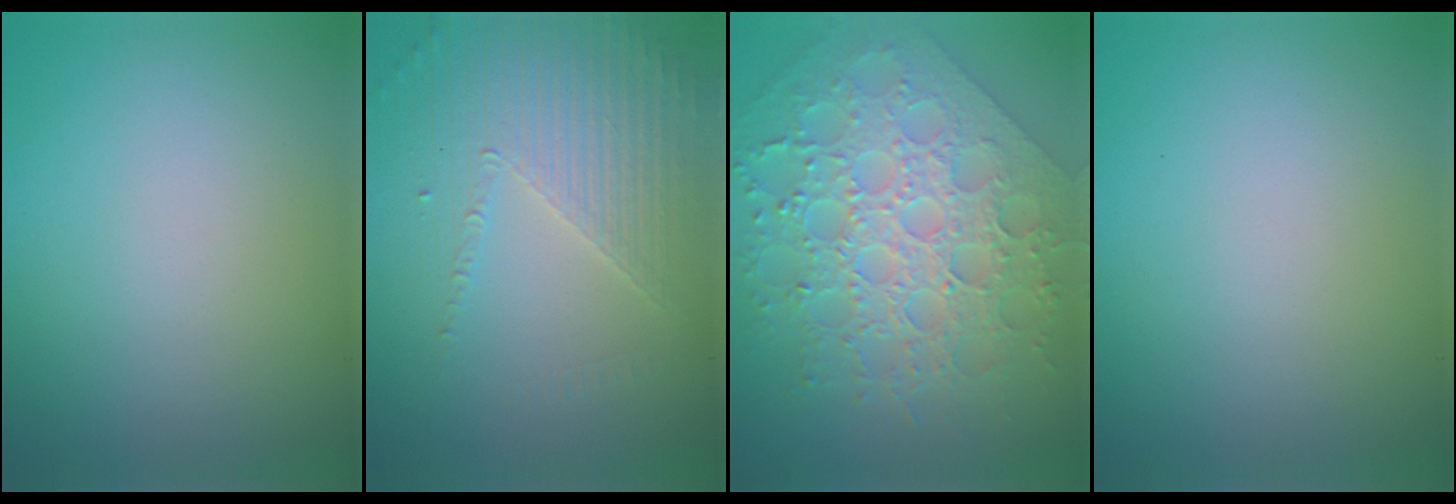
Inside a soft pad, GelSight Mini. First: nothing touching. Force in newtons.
{"total": 3.6, "press": 3.3, "slide": 1.5}
{"total": 7.6, "press": 6.3, "slide": 4.3}
{"total": 0.0}